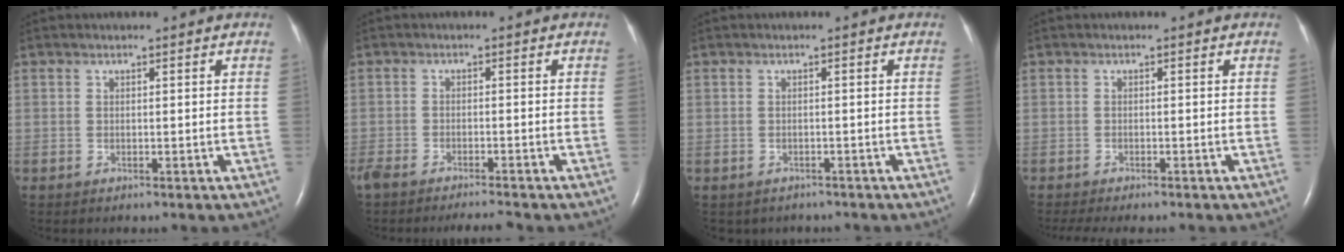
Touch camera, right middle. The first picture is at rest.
{"total": 6.2, "force": [-5.6, 0.7, 2.6], "torque": [-0.049, -0.011, -0.093]}
{"total": 3.3, "force": [-2.7, 1.7, 0.7], "torque": [-0.013, 0.004, -0.027]}
{"total": 5.5, "force": [-4.8, 0.6, 2.8], "torque": [-0.032, -0.008, -0.068]}